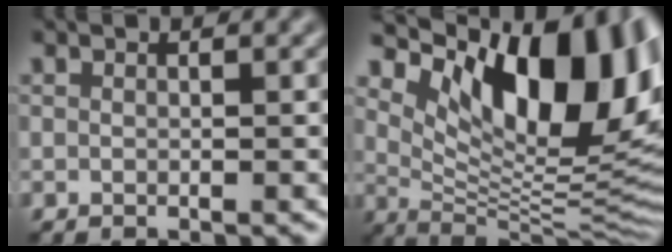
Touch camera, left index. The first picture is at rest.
{"total": 15.1, "force": [6.0, 6.8, 12.0], "torque": [-0.160, 0.001, 0.105]}